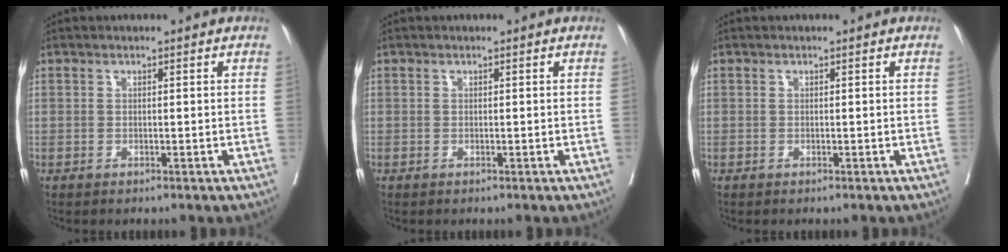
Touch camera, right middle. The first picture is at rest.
{"total": 0.0}
{"total": 0.0}